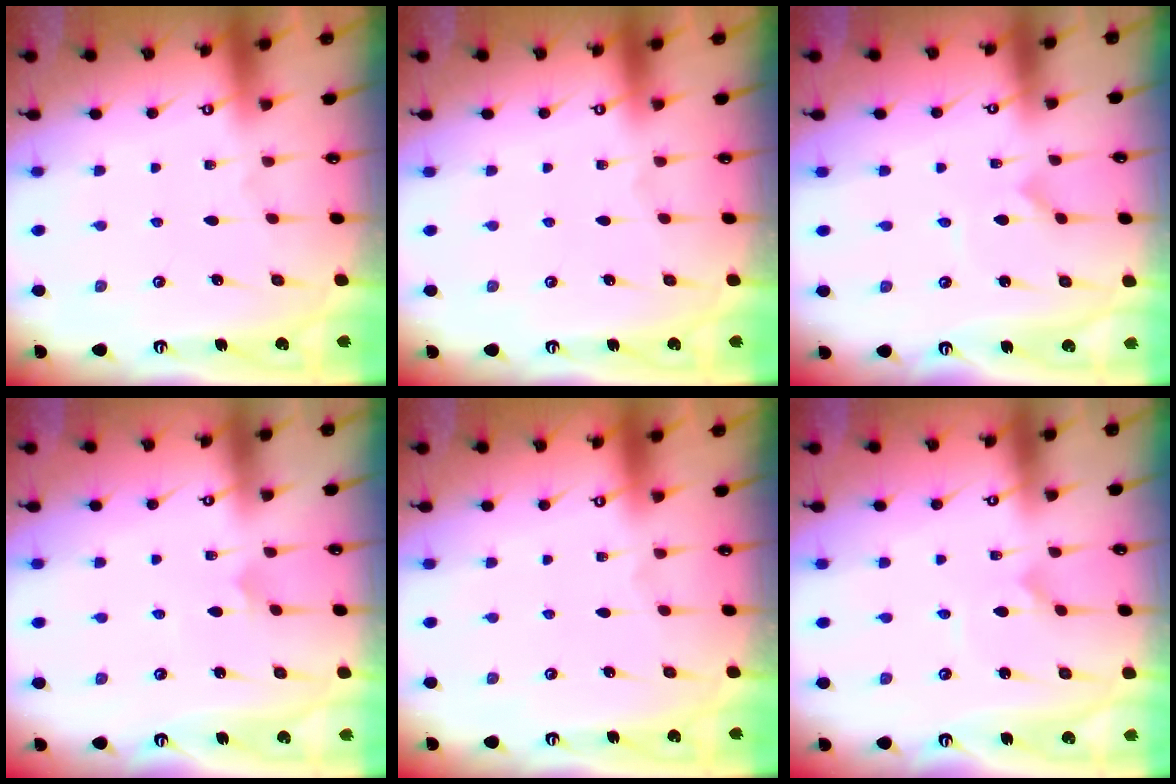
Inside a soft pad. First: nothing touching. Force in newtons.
{"total": 0.0}
{"total": 0.0}
{"total": 2.7, "press": 2.7, "slide": 0.1}
{"total": 0.0}
{"total": 1.9, "press": 1.9, "slide": 0.2}